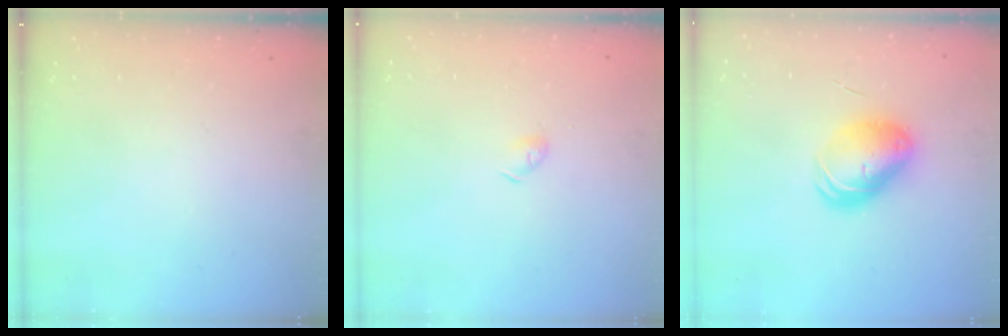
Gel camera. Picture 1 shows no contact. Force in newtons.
{"total": 2.9, "press": 2.9, "slide": 0.6}
{"total": 10.7, "press": 10.4, "slide": 2.3}